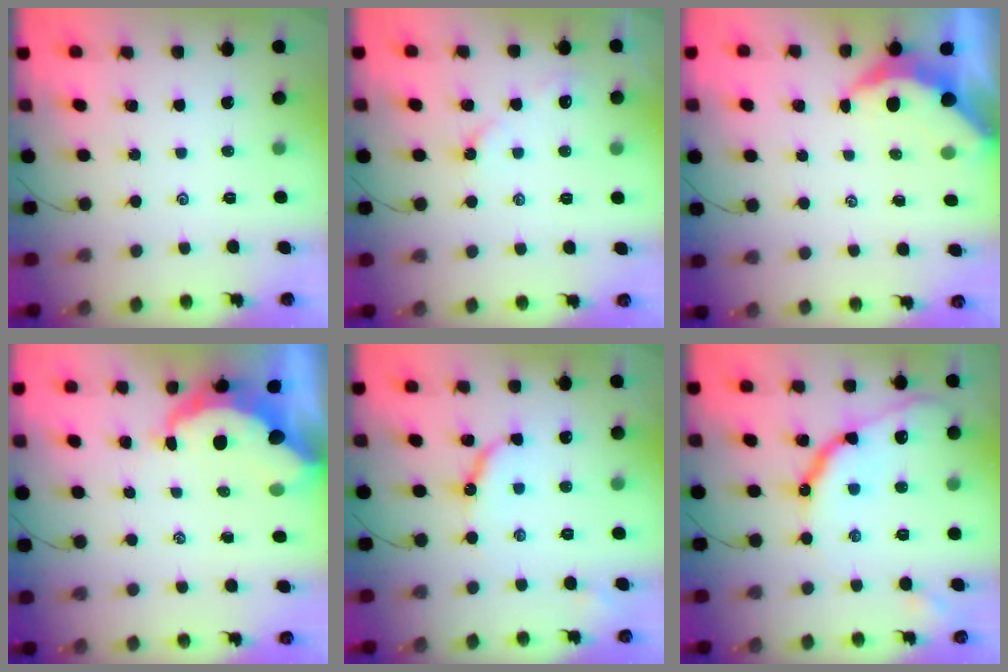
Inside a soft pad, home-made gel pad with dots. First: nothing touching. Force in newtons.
{"total": 4.4, "press": 4.4, "slide": 0.6}
{"total": 5.5, "press": 5.5, "slide": 0.6}
{"total": 9.5, "press": 9.4, "slide": 1.3}
{"total": 8.3, "press": 8.3, "slide": 0.8}
{"total": 13.1, "press": 13.0, "slide": 1.4}